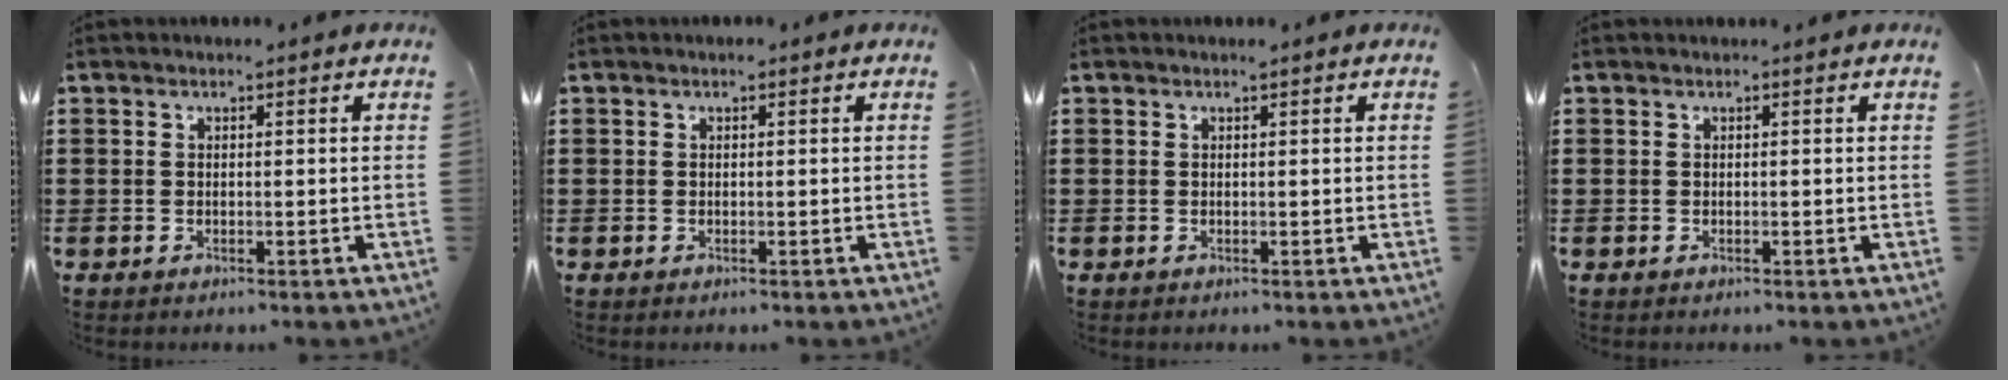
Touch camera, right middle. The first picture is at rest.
{"total": 0.8, "force": [0.6, 0.5, 0.3], "torque": [-0.007, 0.003, 0.010]}
{"total": 0.6, "force": [0.6, 0.1, 0.2], "torque": [-0.006, -0.001, 0.012]}
{"total": 0.0}